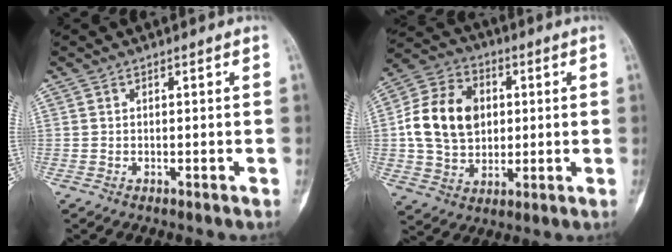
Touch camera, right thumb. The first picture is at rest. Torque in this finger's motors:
{"motor_torque": [1.10, 1.34, 0.61, -0.36, 0.25]}